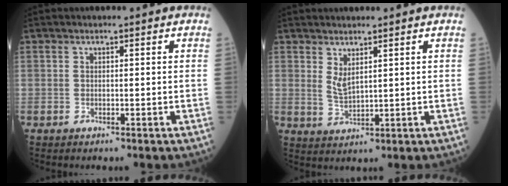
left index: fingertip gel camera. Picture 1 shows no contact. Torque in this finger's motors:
{"motor_torque": [0.48, -0.50, 0.18, 0.05]}